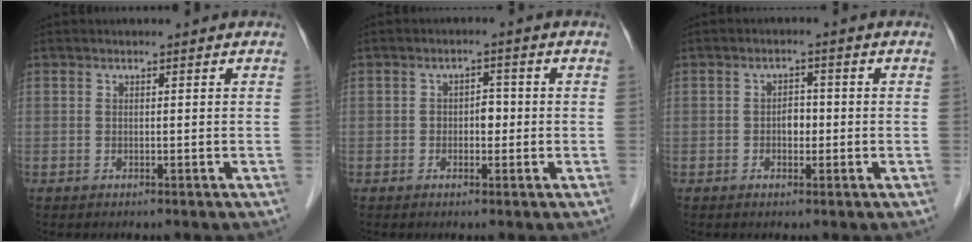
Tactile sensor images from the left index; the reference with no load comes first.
{"total": 2.4, "force": [-0.4, 1.5, 1.8], "torque": [-0.021, 0.008, -0.009]}
{"total": 2.3, "force": [-0.6, 1.4, 1.6], "torque": [-0.021, 0.008, -0.011]}